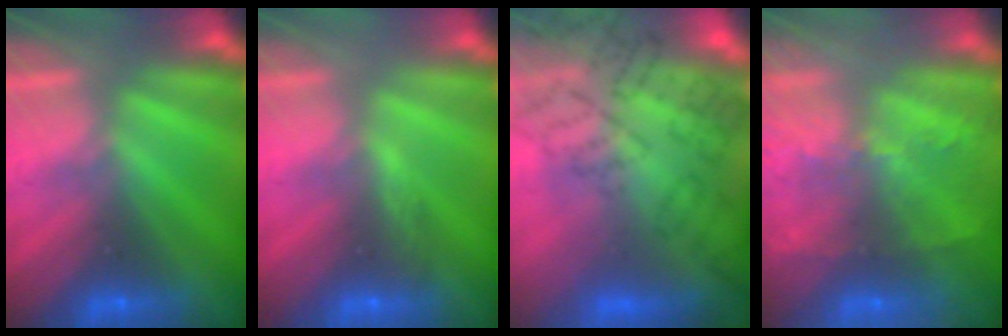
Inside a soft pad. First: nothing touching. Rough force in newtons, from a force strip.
{"total": 2.7}
{"total": 11.6}
{"total": 7.5}